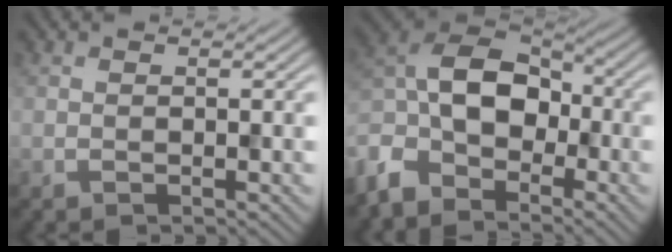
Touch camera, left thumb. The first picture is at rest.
{"total": 11.0, "force": [-5.1, 6.8, 7.0], "torque": [-0.160, -0.004, -0.125]}